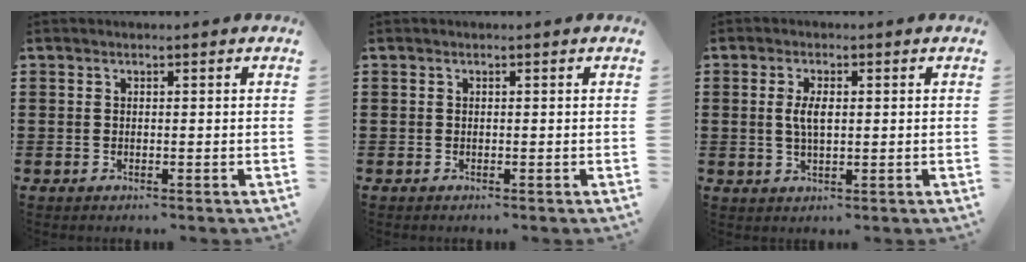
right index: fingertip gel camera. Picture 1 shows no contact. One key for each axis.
{"total": 0.0}
{"total": 3.6, "fx": 0.3, "fy": 1.4, "fz": 3.3, "tx": -0.066, "ty": 0.004, "tz": 0.004}